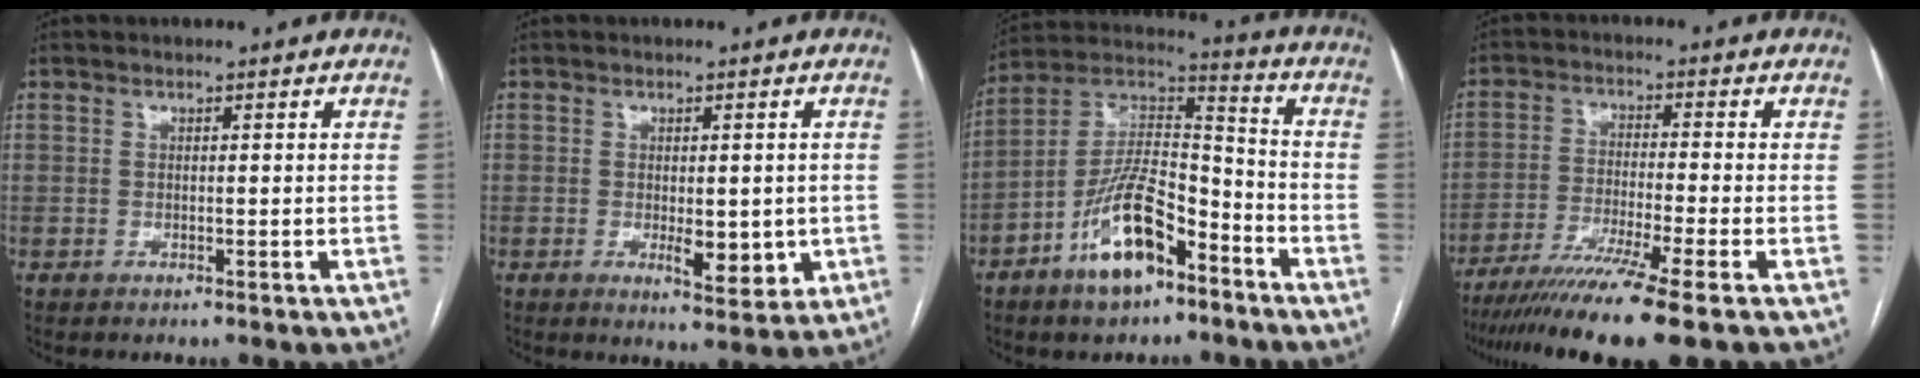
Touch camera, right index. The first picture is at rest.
{"total": 5.5, "force": [-0.9, 2.3, 4.9], "torque": [-0.064, -0.010, -0.004]}
{"total": 14.4, "force": [-8.0, 5.5, 10.7], "torque": [-0.206, 0.016, -0.141]}
{"total": 12.6, "force": [-9.3, -1.8, 8.3], "torque": [-0.136, -0.038, -0.149]}